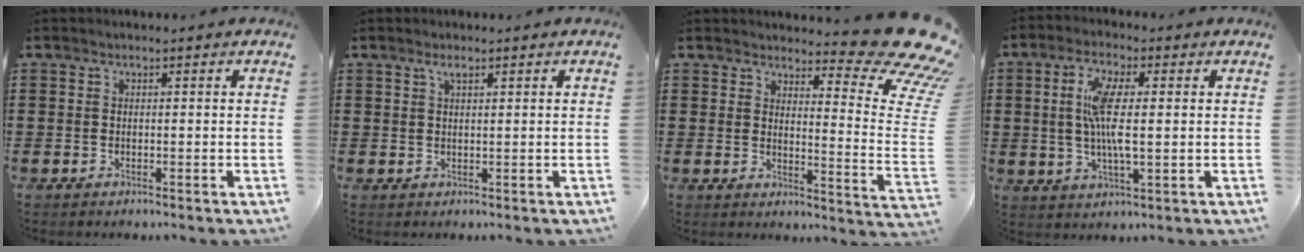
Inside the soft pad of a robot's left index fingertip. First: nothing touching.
{"total": 1.4, "force": [0.8, 0.4, 1.1], "torque": [-0.025, 0.004, 0.014]}
{"total": 11.8, "force": [9.2, 2.0, 7.0], "torque": [-0.100, -0.074, 0.159]}
{"total": 8.1, "force": [0.9, 2.4, 7.6], "torque": [-0.160, 0.003, 0.010]}